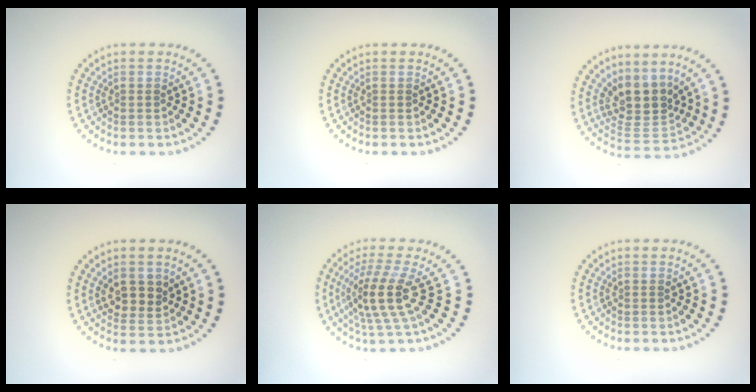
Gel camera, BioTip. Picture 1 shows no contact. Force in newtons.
{"total": 0.0}
{"total": 4.2, "press": 3.2, "slide": 2.7}
{"total": 2.6, "press": 2.4, "slide": 1.0}
{"total": 4.3, "press": 3.3, "slide": 2.8}
{"total": 0.0}